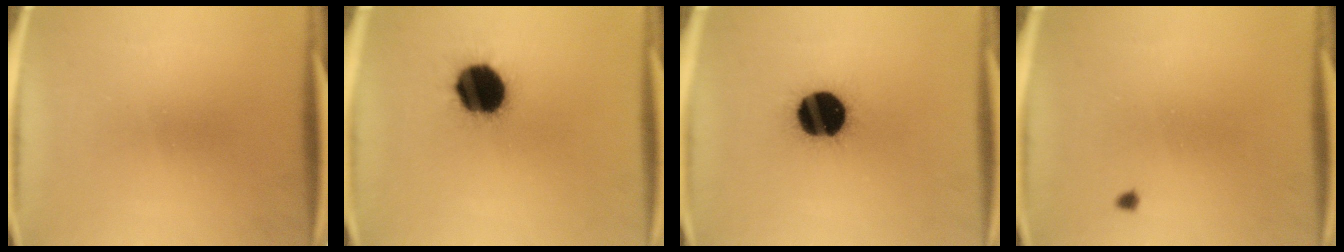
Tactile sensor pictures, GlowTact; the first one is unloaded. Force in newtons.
{"total": 16.7}
{"total": 19.7}
{"total": 0.6}